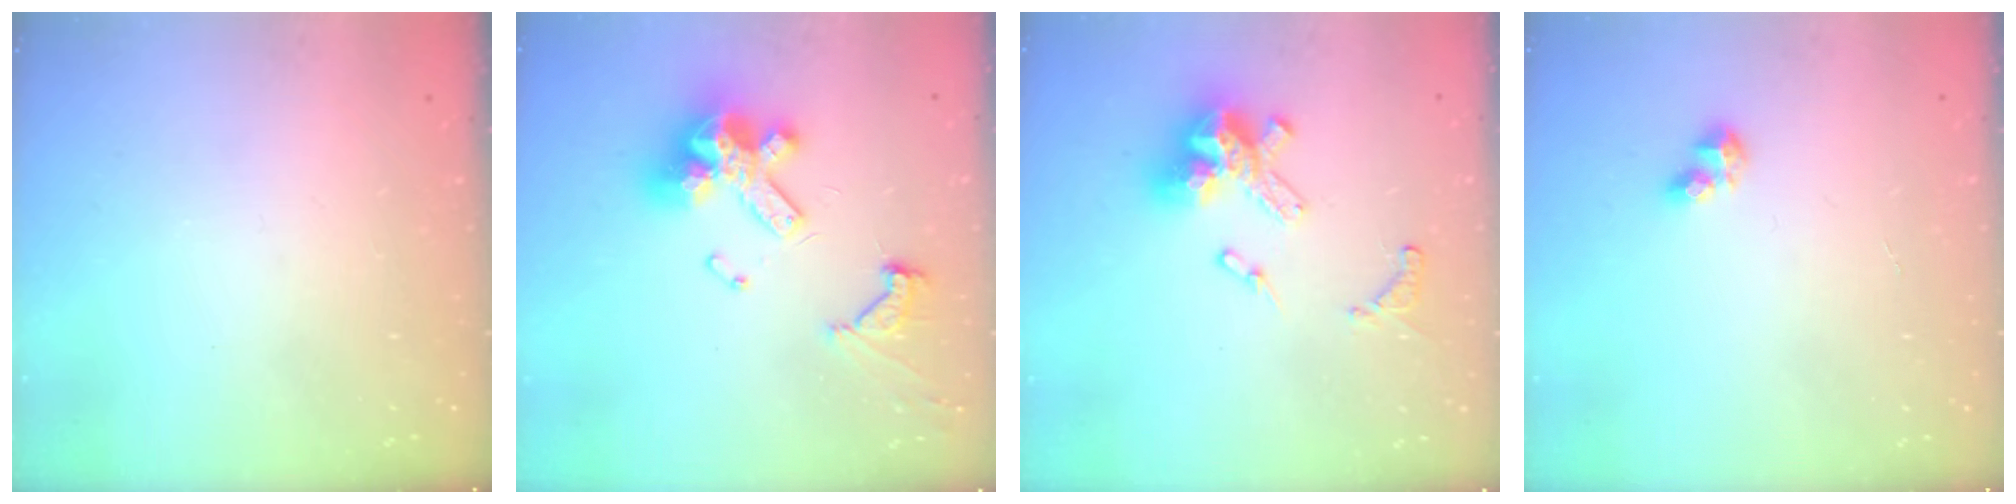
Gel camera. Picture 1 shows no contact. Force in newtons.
{"total": 14.5, "press": 14.4, "slide": 1.4}
{"total": 15.0, "press": 14.9, "slide": 1.9}
{"total": 4.0, "press": 4.0, "slide": 0.4}